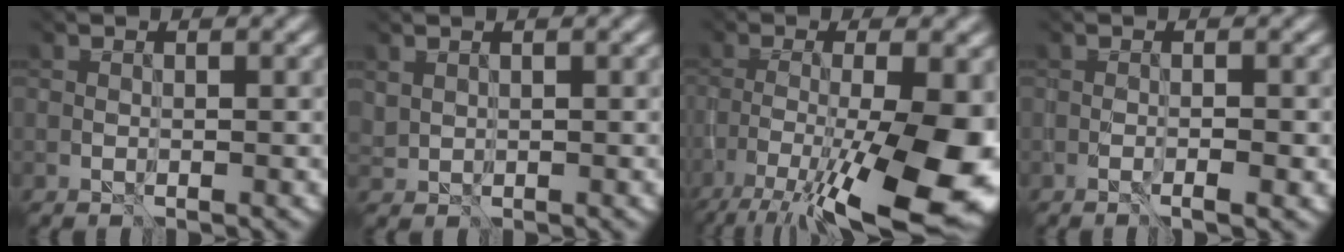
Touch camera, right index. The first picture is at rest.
{"total": 2.4, "force": [2.0, 1.4, 0.2], "torque": [-0.033, 0.004, 0.041]}
{"total": 14.0, "force": [-7.0, 3.7, 11.5], "torque": [-0.197, -0.005, -0.104]}
{"total": 1.8, "force": [-1.4, -0.3, 1.1], "torque": [-0.024, 0.000, -0.008]}